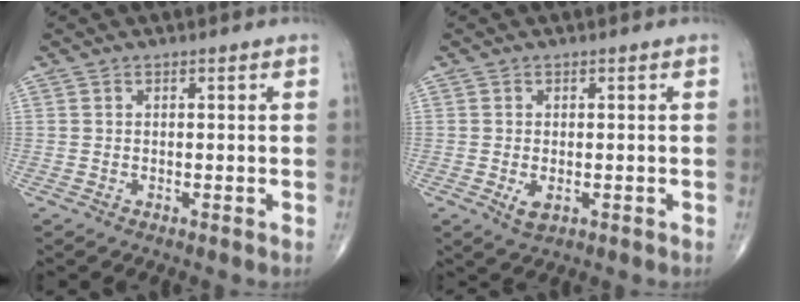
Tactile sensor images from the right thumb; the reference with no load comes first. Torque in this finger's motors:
{"motor_torque": [-0.41, -0.07, 0.18, 0.18, 0.04]}